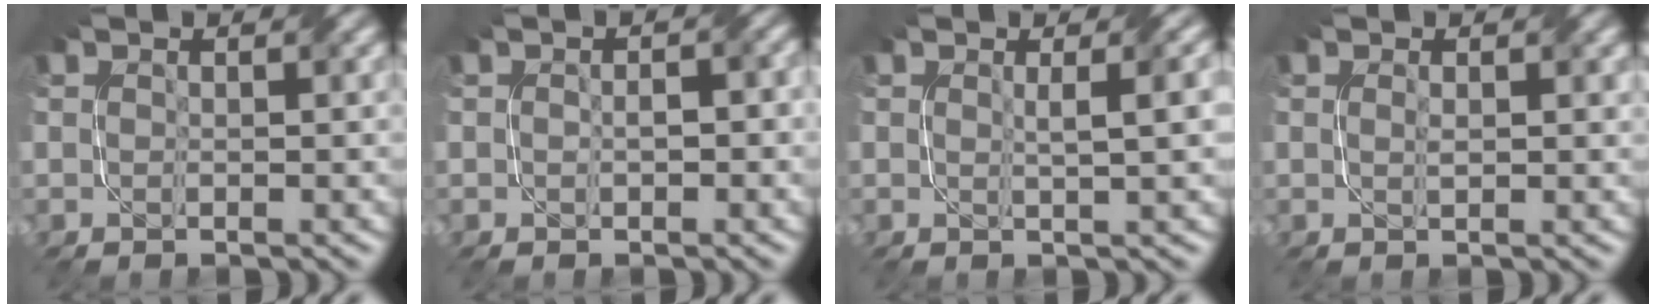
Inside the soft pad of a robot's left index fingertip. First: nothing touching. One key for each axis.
{"total": 1.9, "fx": -0.1, "fy": 1.0, "fz": 1.6, "tx": -0.026, "ty": 0.001, "tz": -0.001}
{"total": 2.8, "fx": 0.5, "fy": 0.7, "fz": 2.7, "tx": -0.028, "ty": 0.006, "tz": 0.004}
{"total": 0.9, "fx": 0.3, "fy": 0.3, "fz": 0.8, "tx": -0.015, "ty": -0.001, "tz": 0.006}